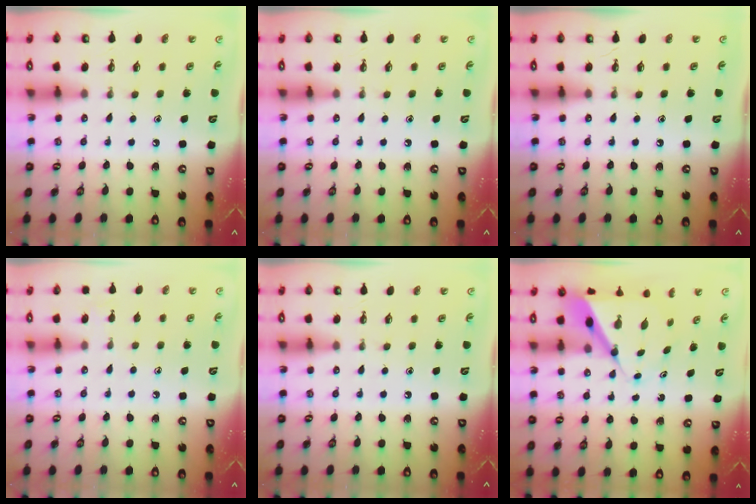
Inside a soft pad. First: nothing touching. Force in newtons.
{"total": 0.0}
{"total": 0.0}
{"total": 4.9, "press": 4.8, "slide": 0.4}
{"total": 0.0}
{"total": 9.0, "press": 9.0, "slide": 0.7}